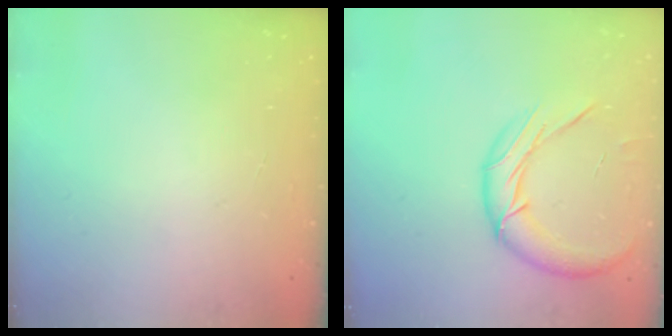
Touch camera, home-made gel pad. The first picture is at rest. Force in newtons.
{"total": 13.2, "press": 13.1, "slide": 2.1}